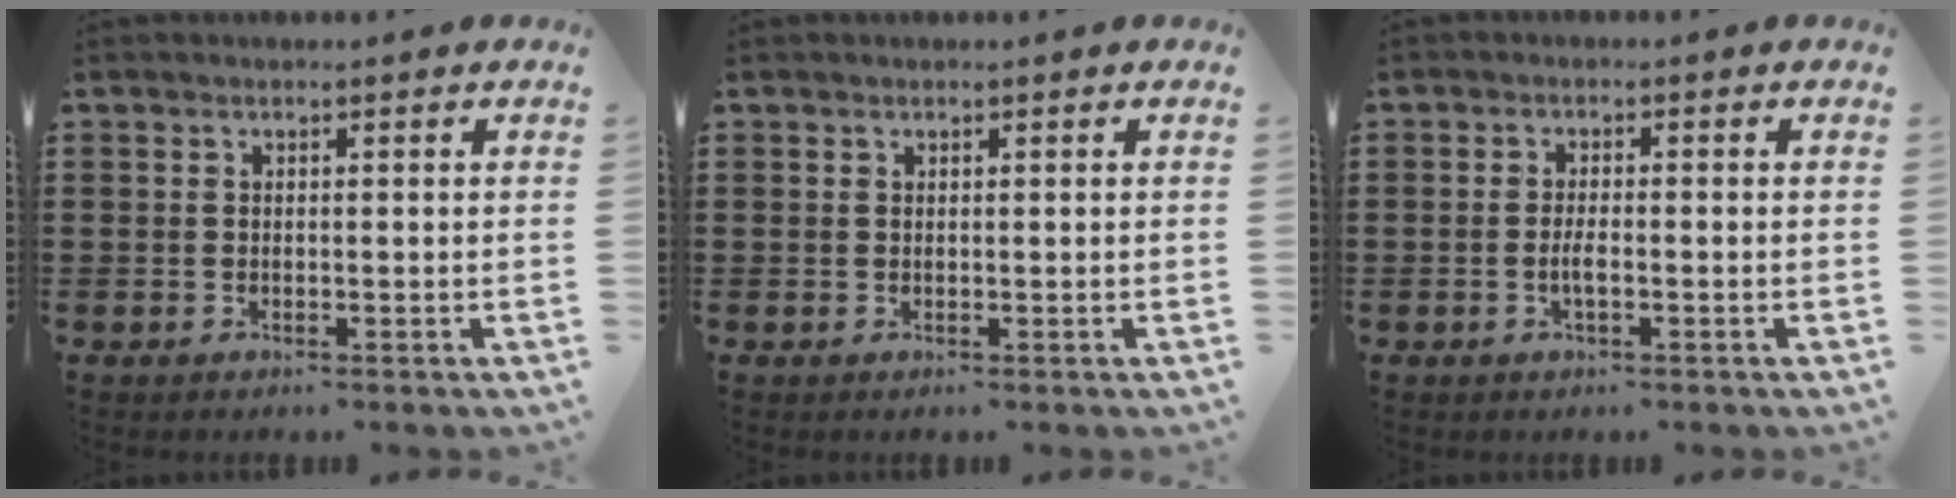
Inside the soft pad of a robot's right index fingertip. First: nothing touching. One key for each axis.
{"total": 0.0}
{"total": 2.2, "fx": -0.7, "fy": 0.5, "fz": 2.0, "tx": -0.044, "ty": -0.003, "tz": -0.014}